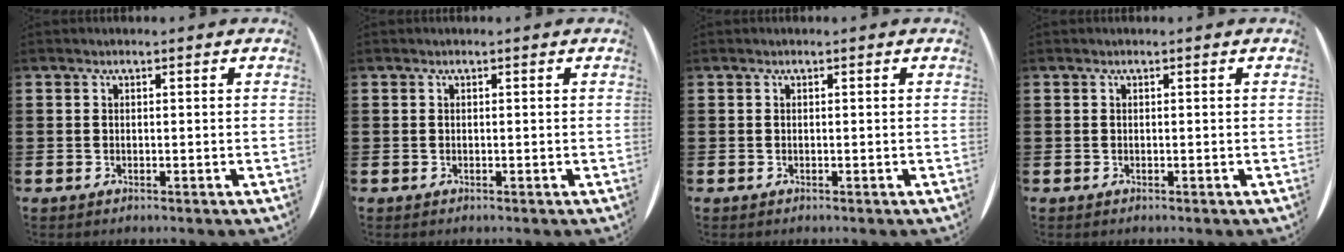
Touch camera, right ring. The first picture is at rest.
{"total": 0.0}
{"total": 0.0}
{"total": 0.0}